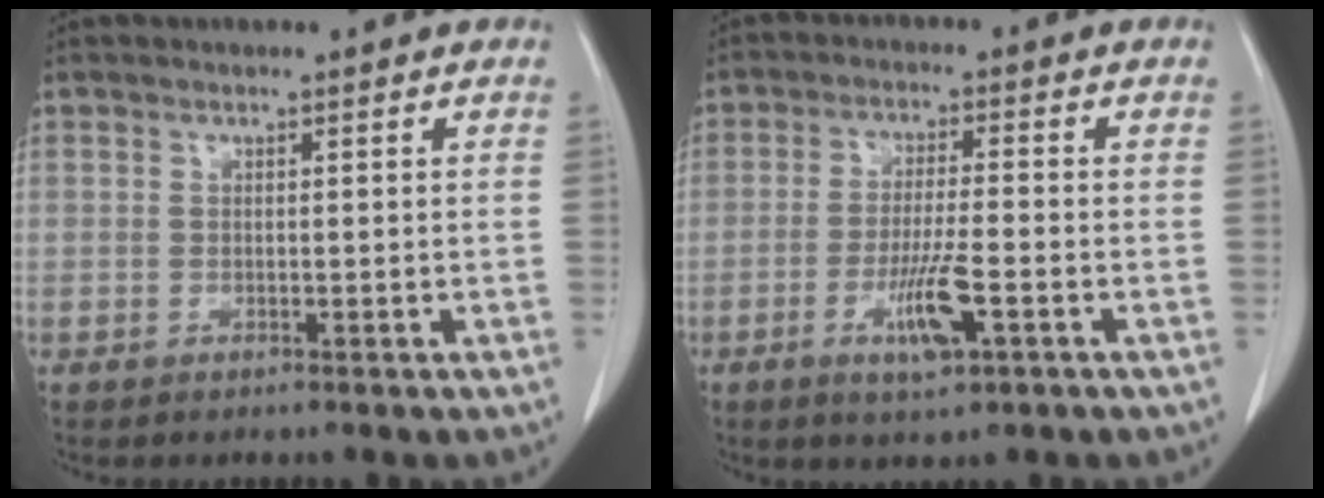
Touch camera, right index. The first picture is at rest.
{"total": 7.0, "force": [-2.9, 0.8, 6.3], "torque": [-0.119, -0.010, -0.049]}